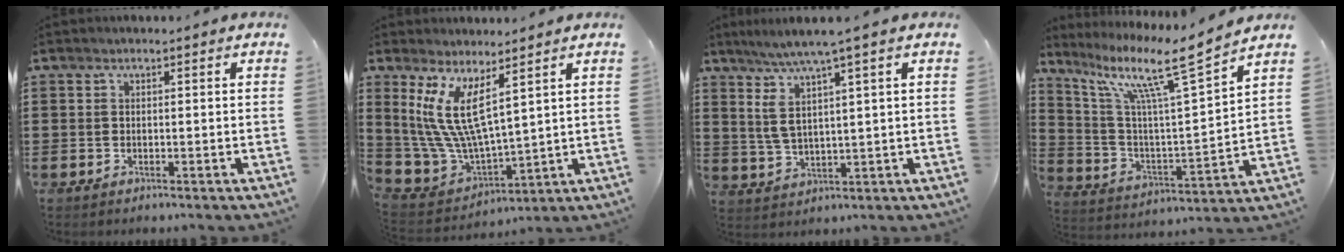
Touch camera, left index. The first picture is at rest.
{"total": 11.3, "force": [4.7, 4.5, 9.2], "torque": [-0.227, -0.028, 0.086]}
{"total": 5.5, "force": [2.8, 0.3, 4.8], "torque": [-0.116, -0.019, 0.038]}
{"total": 12.6, "force": [8.6, 1.2, 9.2], "torque": [-0.190, -0.046, 0.131]}